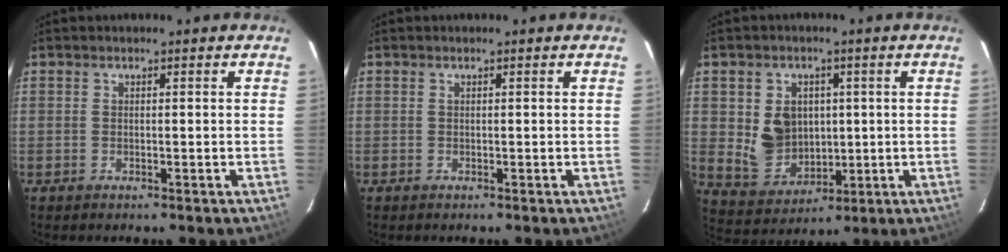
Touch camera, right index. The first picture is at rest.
{"total": 0.0}
{"total": 9.8, "force": [1.2, 7.9, 5.8], "torque": [-0.121, 0.000, 0.048]}